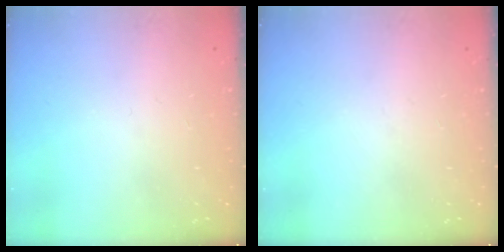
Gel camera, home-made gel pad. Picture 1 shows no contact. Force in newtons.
{"total": 0.0}